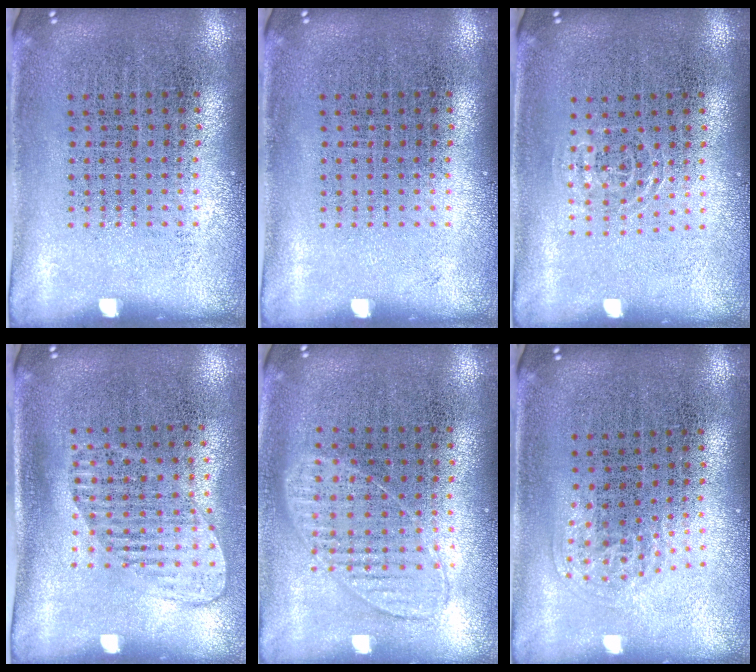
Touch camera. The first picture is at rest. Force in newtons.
{"total": 0.0}
{"total": 0.9, "press": 0.6, "slide": 0.7}
{"total": 1.4, "press": 1.2, "slide": 0.8}
{"total": 0.9, "press": 0.8, "slide": 0.3}
{"total": 1.0, "press": 0.7, "slide": 0.7}